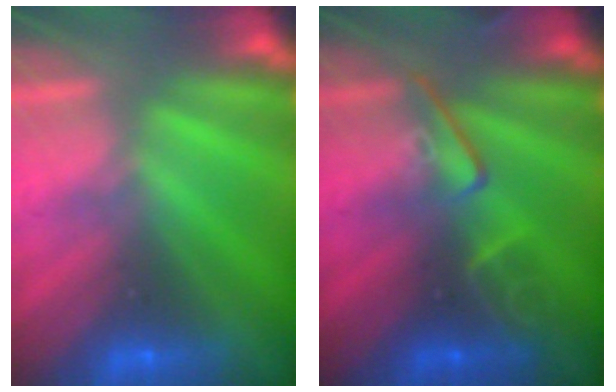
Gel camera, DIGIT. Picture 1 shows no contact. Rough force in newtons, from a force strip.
{"total": 2.4}